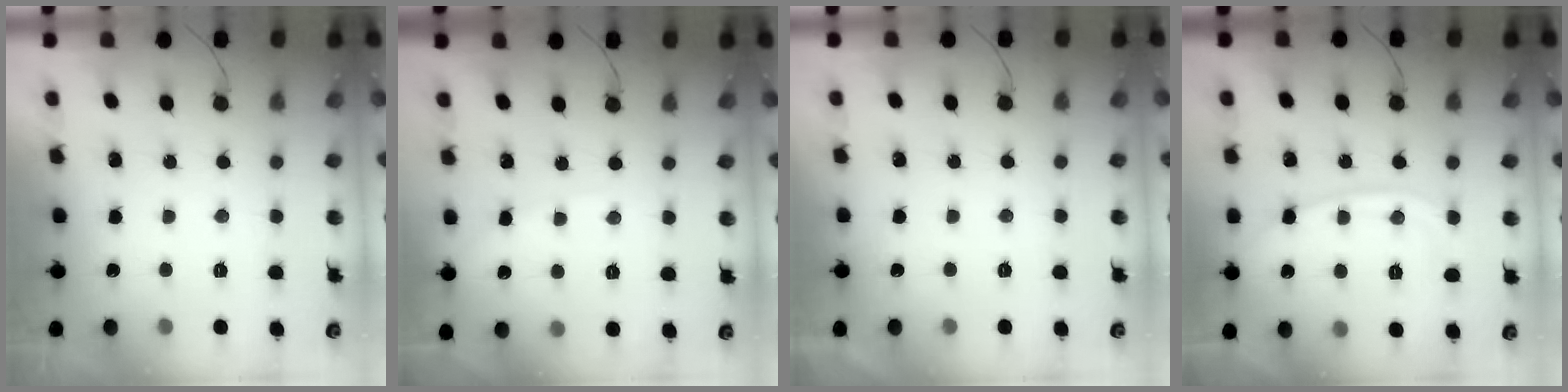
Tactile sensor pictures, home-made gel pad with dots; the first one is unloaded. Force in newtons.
{"total": 2.1, "press": 2.1, "slide": 0.3}
{"total": 1.0, "press": 1.0, "slide": 0.1}
{"total": 10.7, "press": 10.7, "slide": 0.6}